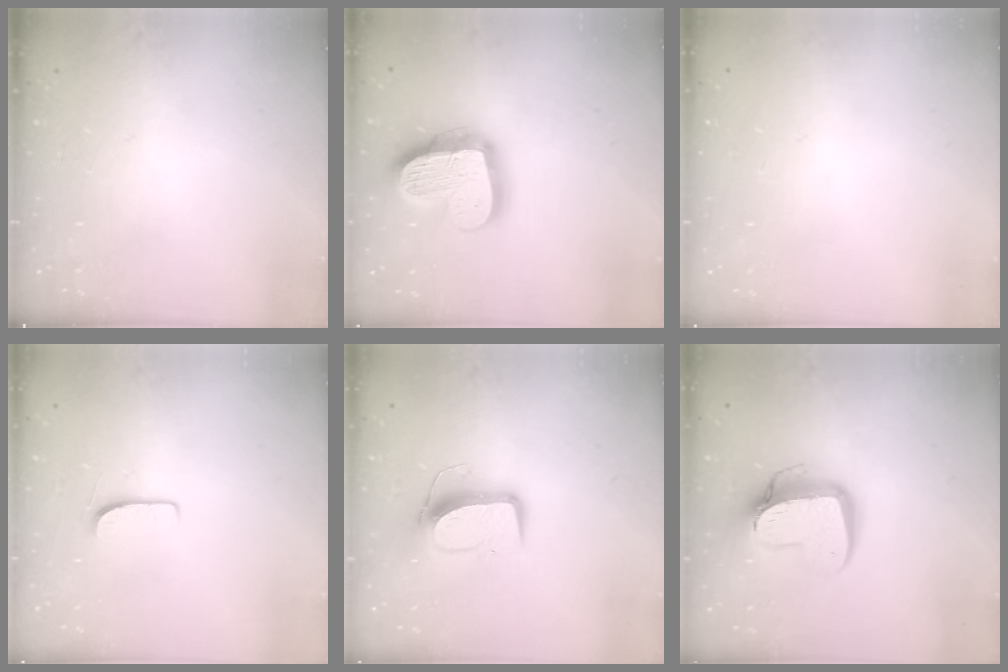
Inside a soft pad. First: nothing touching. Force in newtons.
{"total": 20.8, "press": 20.7, "slide": 1.9}
{"total": 0.0}
{"total": 5.9, "press": 5.9, "slide": 0.4}
{"total": 9.9, "press": 9.8, "slide": 1.0}
{"total": 13.7, "press": 13.7, "slide": 1.3}